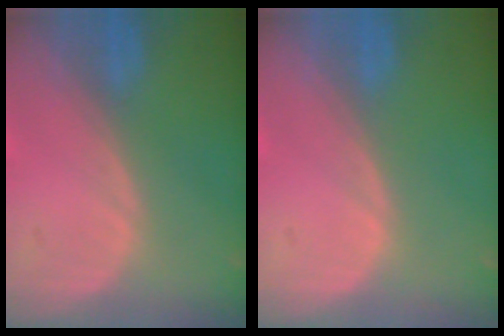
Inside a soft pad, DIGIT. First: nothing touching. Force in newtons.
{"total": 0.0}